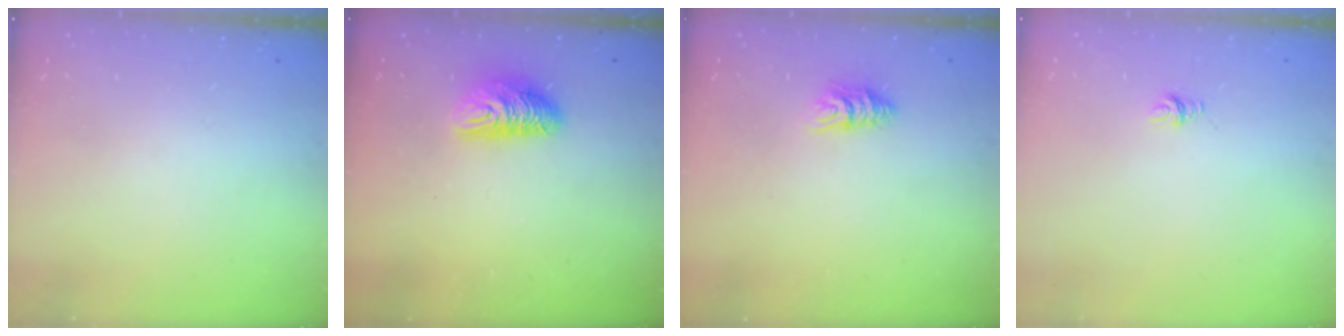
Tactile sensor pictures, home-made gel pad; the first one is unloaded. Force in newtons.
{"total": 9.3, "press": 9.2, "slide": 0.6}
{"total": 6.8, "press": 6.8, "slide": 0.2}
{"total": 4.6, "press": 4.6, "slide": 0.3}